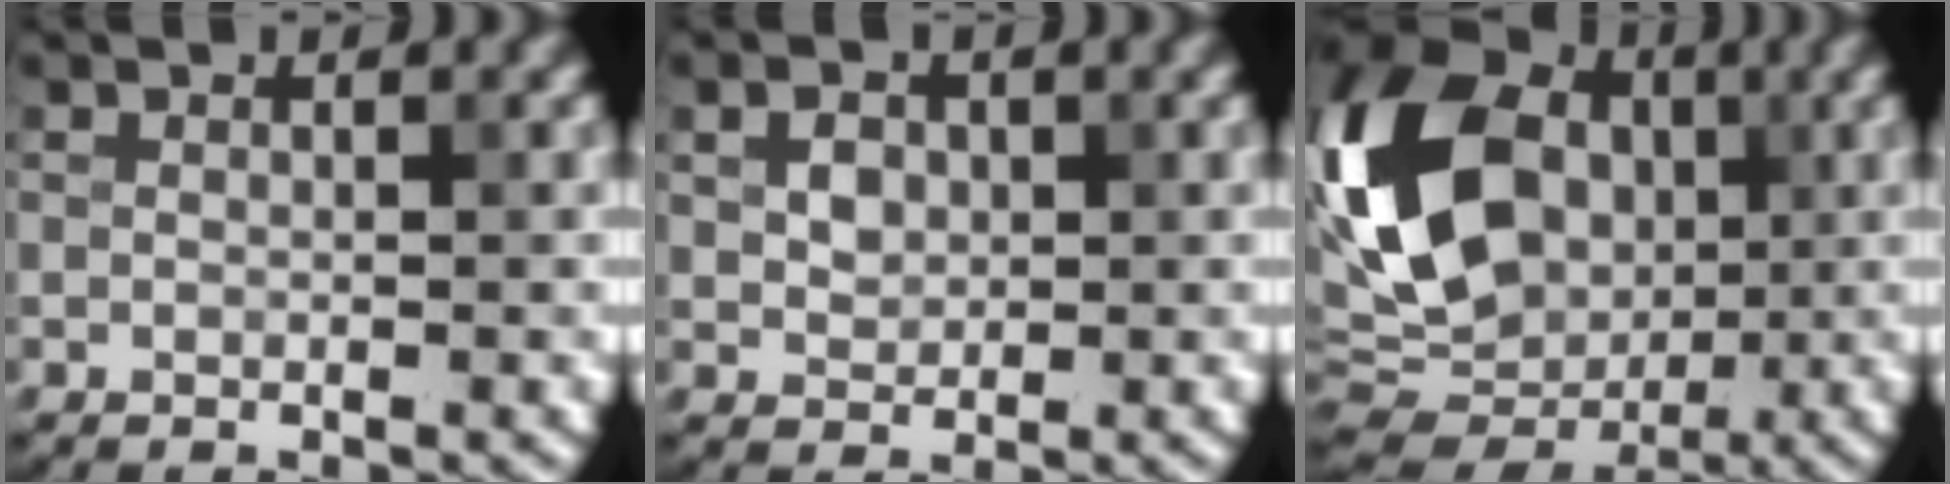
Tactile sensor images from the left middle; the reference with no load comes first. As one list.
[{"total": 2.0, "force": [0.6, 1.6, 1.2], "torque": [-0.023, 0.002, 0.011]}, {"total": 16.4, "force": [1.7, 12.4, 10.6], "torque": [-0.210, 0.017, 0.027]}]